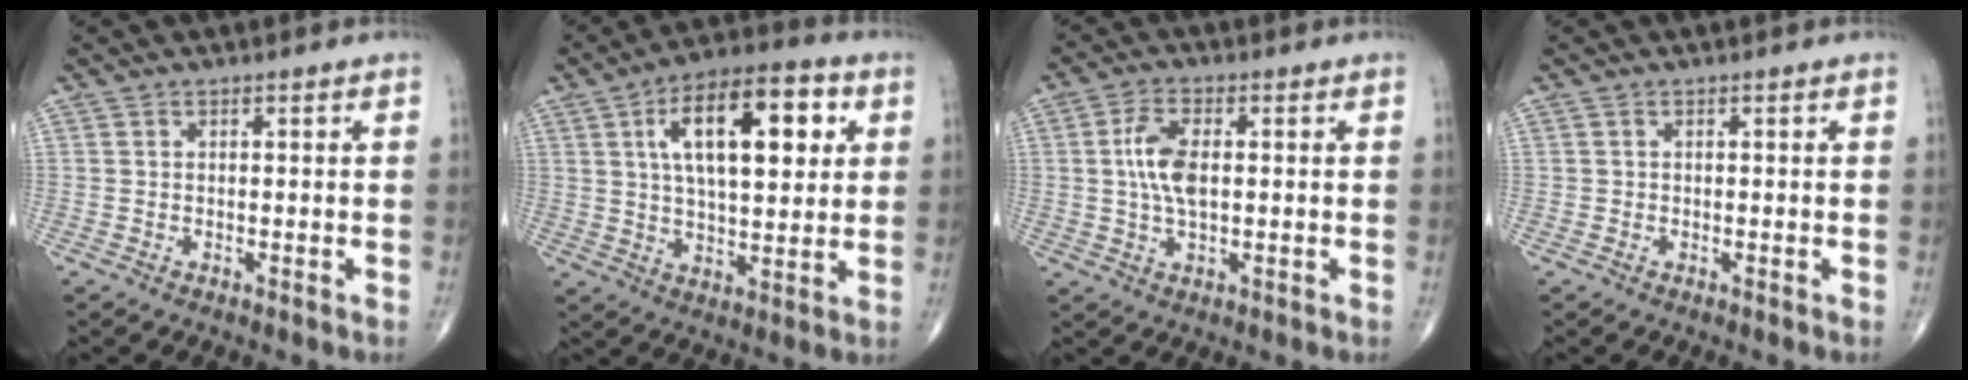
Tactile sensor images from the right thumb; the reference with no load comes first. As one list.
[{"total": 18.4, "force": [5.5, 8.2, 15.6], "torque": [-0.222, 0.003, 0.083]}, {"total": 7.0, "force": [0.6, 3.4, 6.1], "torque": [-0.127, 0.005, 0.009]}, {"total": 0.0}]